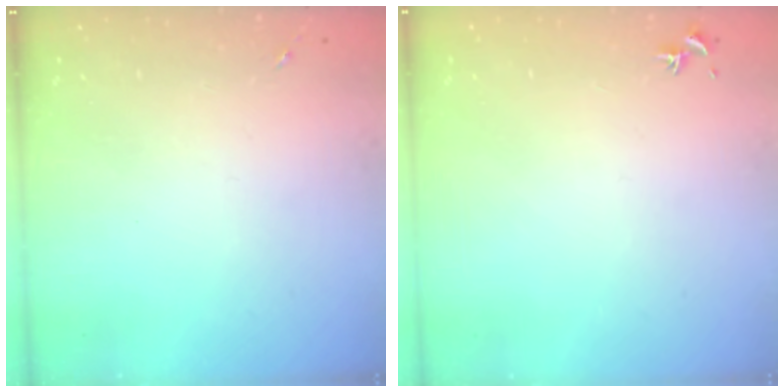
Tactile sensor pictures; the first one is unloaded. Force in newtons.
{"total": 0.7, "press": 0.5, "slide": 0.4}